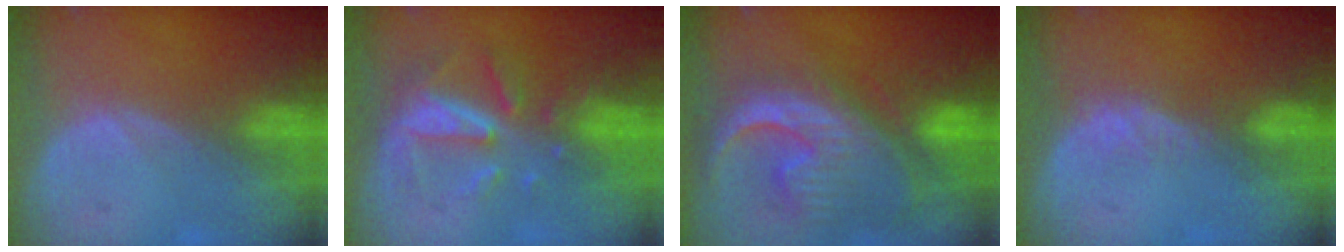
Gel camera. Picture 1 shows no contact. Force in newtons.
{"total": 8.0, "press": 7.2, "slide": 3.3}
{"total": 13.1, "press": 11.2, "slide": 6.7}
{"total": 2.1, "press": 1.5, "slide": 1.4}